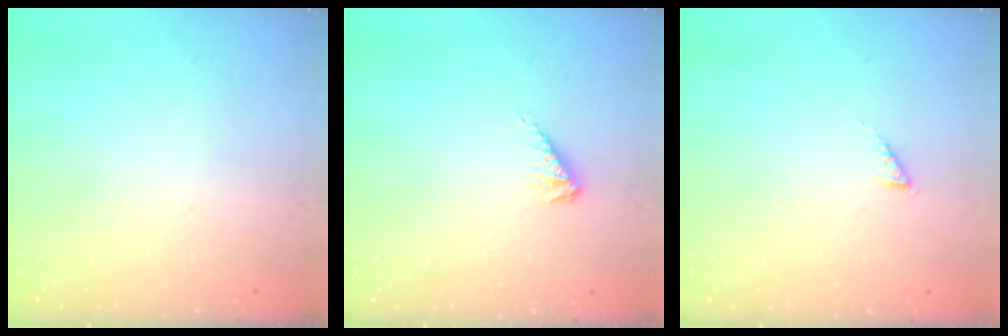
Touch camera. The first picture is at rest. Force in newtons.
{"total": 3.7, "press": 3.7, "slide": 0.6}
{"total": 1.2, "press": 1.2, "slide": 0.3}